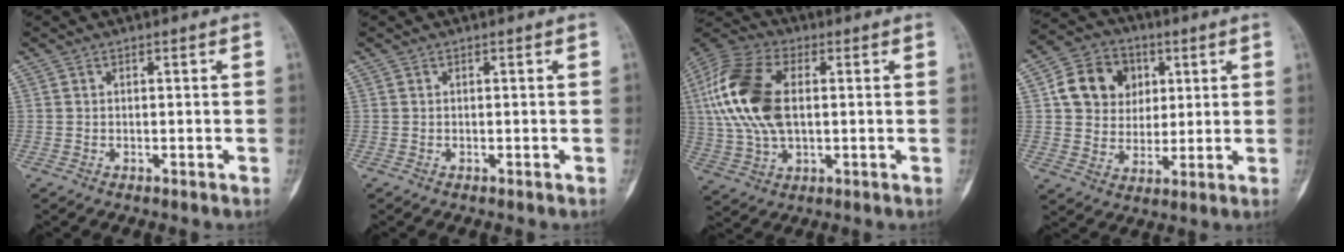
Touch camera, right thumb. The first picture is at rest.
{"total": 0.0}
{"total": 18.3, "force": [2.3, 10.4, 14.9], "torque": [-0.327, 0.010, 0.040]}
{"total": 12.5, "force": [3.5, 10.6, 5.7], "torque": [-0.063, -0.004, 0.058]}